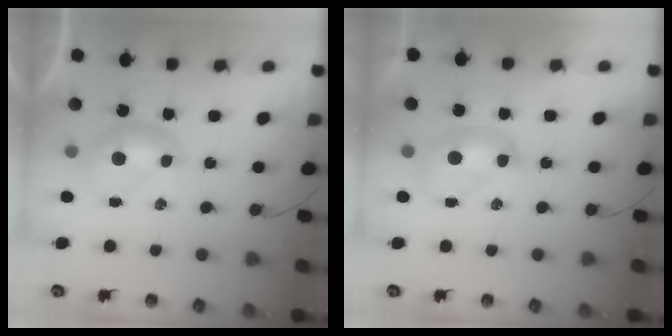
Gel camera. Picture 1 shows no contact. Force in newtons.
{"total": 2.1, "press": 2.1, "slide": 0.3}